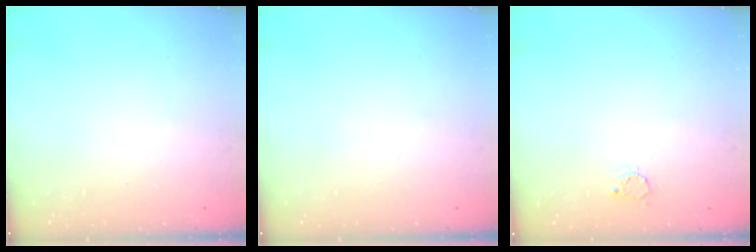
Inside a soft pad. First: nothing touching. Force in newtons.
{"total": 0.0}
{"total": 2.8, "press": 2.8, "slide": 0.3}